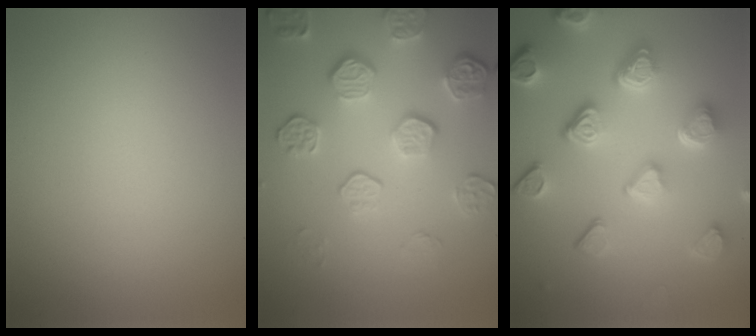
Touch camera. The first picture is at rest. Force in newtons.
{"total": 5.4, "press": 4.1, "slide": 3.5}
{"total": 6.8, "press": 5.3, "slide": 4.2}